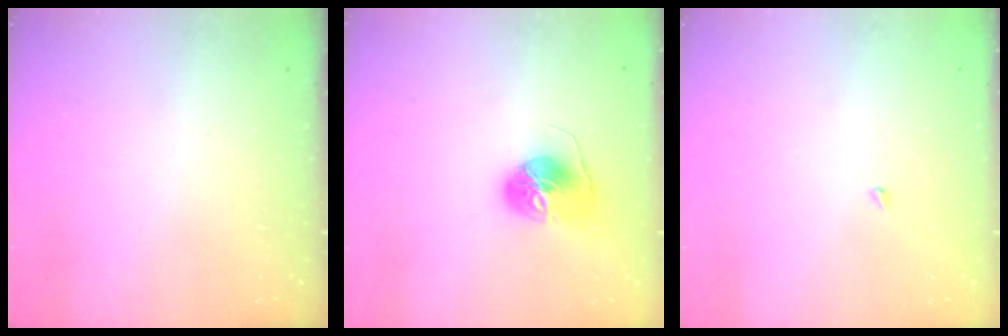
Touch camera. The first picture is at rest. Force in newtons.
{"total": 10.1, "press": 10.1, "slide": 0.2}
{"total": 1.9, "press": 1.9, "slide": 0.3}